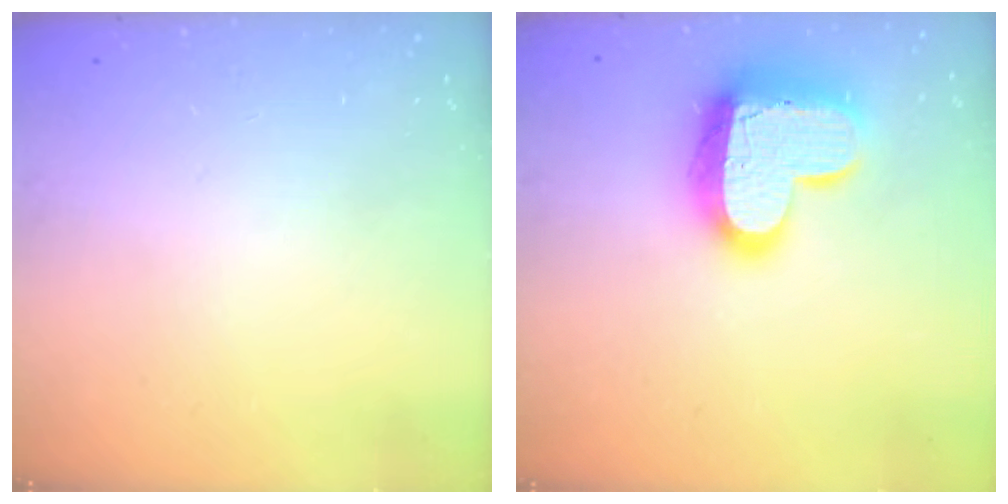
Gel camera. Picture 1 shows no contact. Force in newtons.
{"total": 17.8, "press": 17.8, "slide": 1.5}